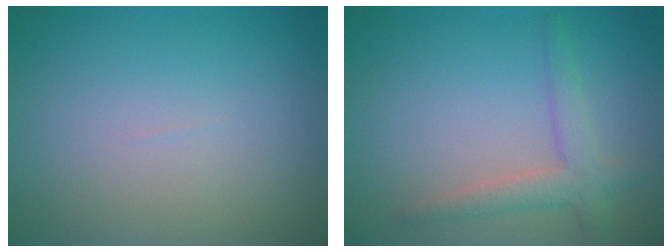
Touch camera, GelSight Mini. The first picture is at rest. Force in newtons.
{"total": 2.8, "press": 2.8, "slide": 0.1}